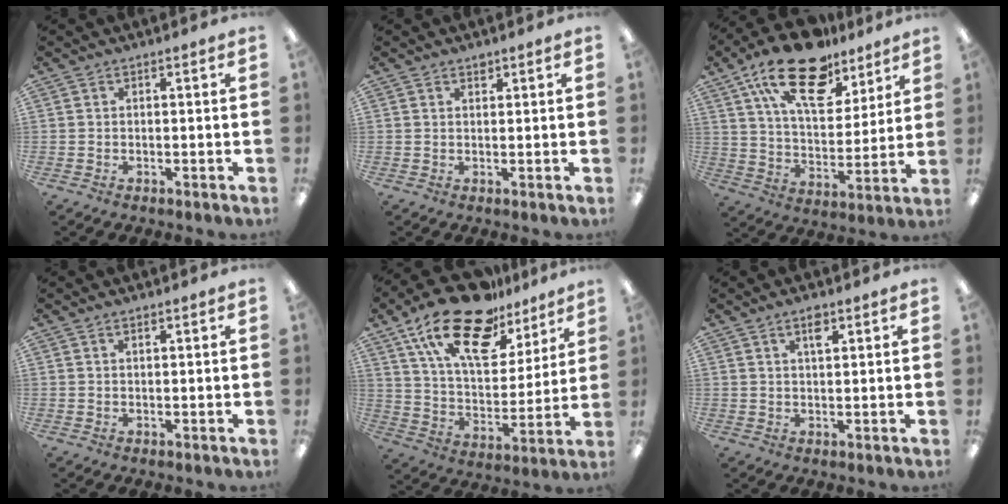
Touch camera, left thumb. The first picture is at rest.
{"total": 1.3, "force": [1.1, 0.6, 0.5], "torque": [-0.003, -0.004, 0.019]}
{"total": 20.6, "force": [13.5, 9.8, 12.0], "torque": [-0.205, -0.070, 0.237]}
{"total": 1.0, "force": [0.7, 0.4, 0.6], "torque": [-0.006, -0.003, 0.011]}
{"total": 22.4, "force": [14.7, 10.3, 13.4], "torque": [-0.244, -0.080, 0.256]}
{"total": 3.7, "force": [2.2, 1.4, 2.7], "torque": [-0.042, -0.002, 0.034]}